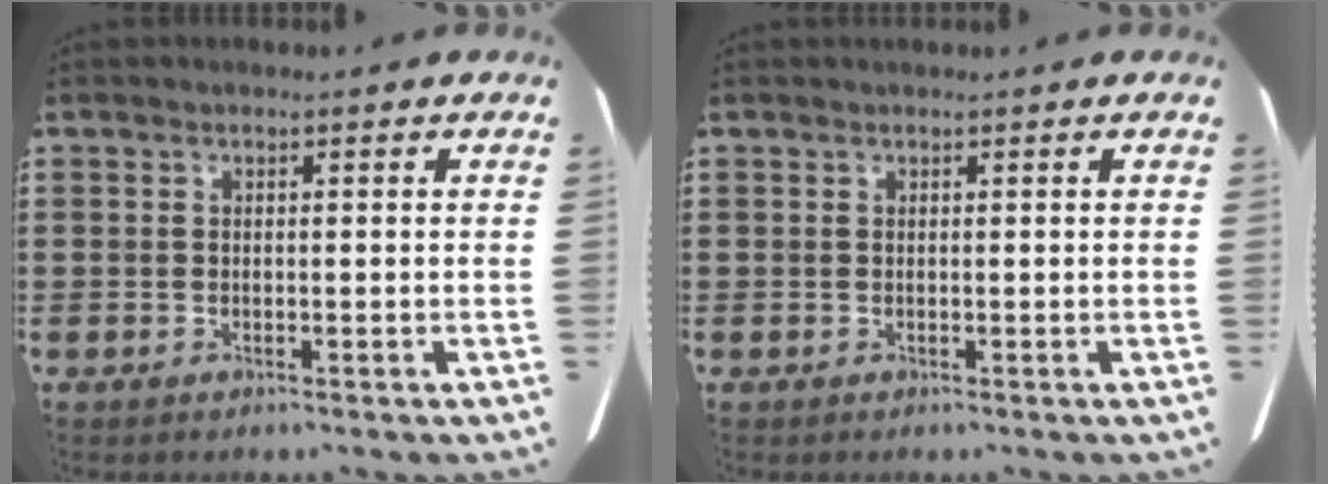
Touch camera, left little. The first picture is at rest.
{"total": 0.0}